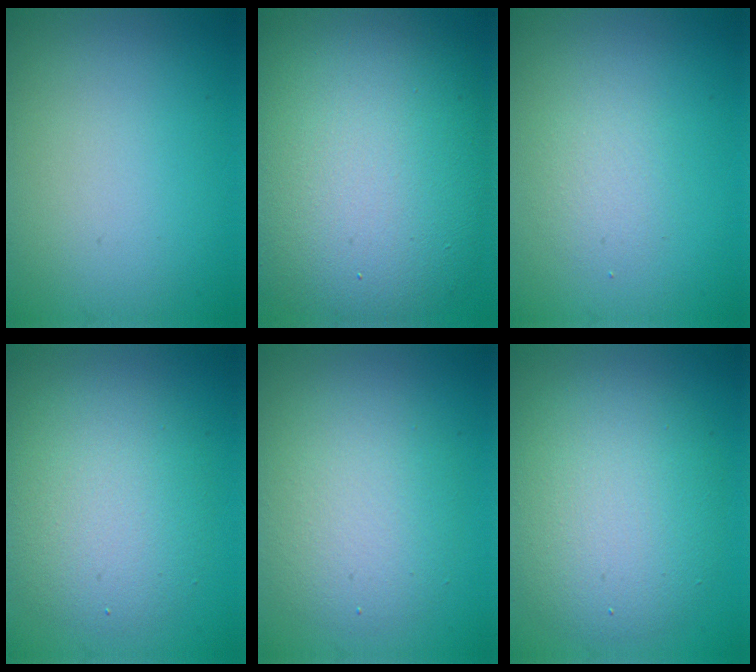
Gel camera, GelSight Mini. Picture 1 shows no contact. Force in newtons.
{"total": 14.3, "press": 14.3, "slide": 0.6}
{"total": 1.6, "press": 1.6, "slide": 0.1}
{"total": 5.3, "press": 5.3, "slide": 0.3}
{"total": 4.6, "press": 4.6, "slide": 0.2}
{"total": 7.1, "press": 7.1, "slide": 0.1}